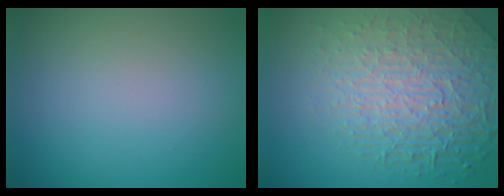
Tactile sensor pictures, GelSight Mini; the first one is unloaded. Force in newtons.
{"total": 8.4, "press": 5.7, "slide": 6.2}